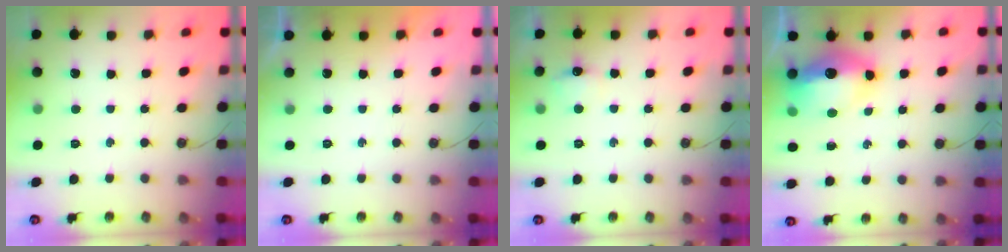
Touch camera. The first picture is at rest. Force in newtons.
{"total": 0.0}
{"total": 6.0, "press": 5.9, "slide": 1.2}
{"total": 14.3, "press": 14.2, "slide": 1.3}